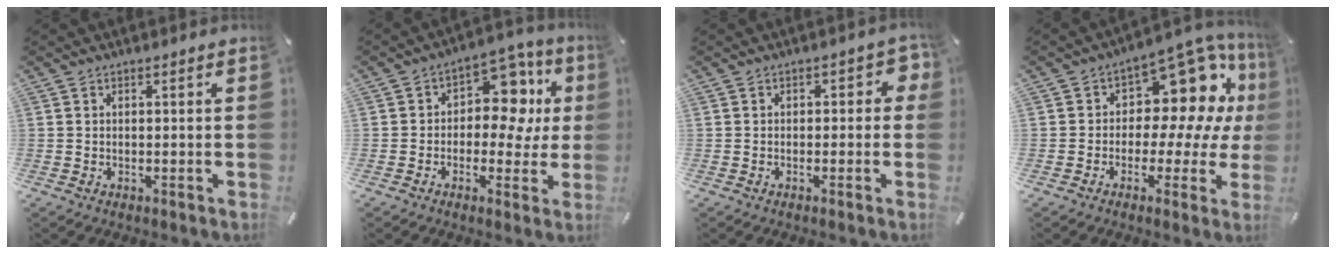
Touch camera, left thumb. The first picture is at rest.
{"total": 12.8, "force": [2.8, 8.7, 9.1], "torque": [-0.116, -0.018, 0.048]}
{"total": 2.9, "force": [-0.1, 1.9, 2.2], "torque": [-0.027, 0.004, -0.008]}
{"total": 12.6, "force": [6.1, 7.5, 8.0], "torque": [-0.120, -0.060, 0.107]}